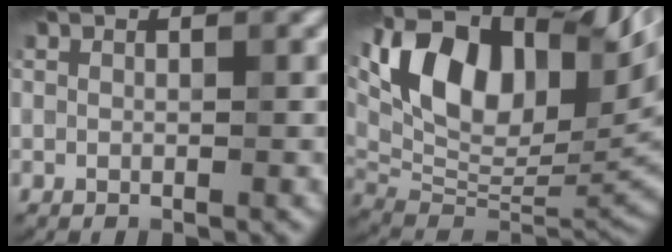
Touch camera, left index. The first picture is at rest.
{"total": 15.8, "force": [6.5, 8.1, 12.0], "torque": [-0.231, 0.044, 0.121]}